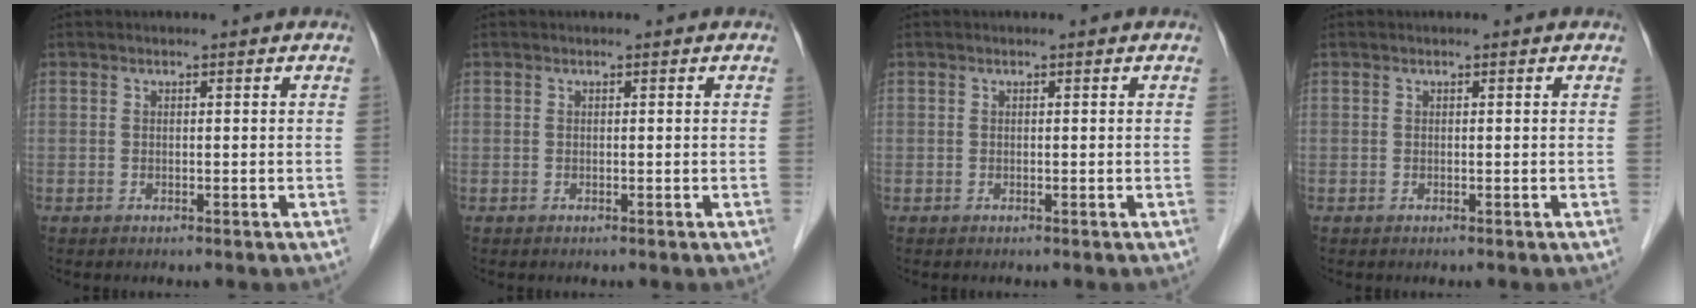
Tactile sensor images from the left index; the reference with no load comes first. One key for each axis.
{"total": 0.0}
{"total": 0.0}
{"total": 0.0}